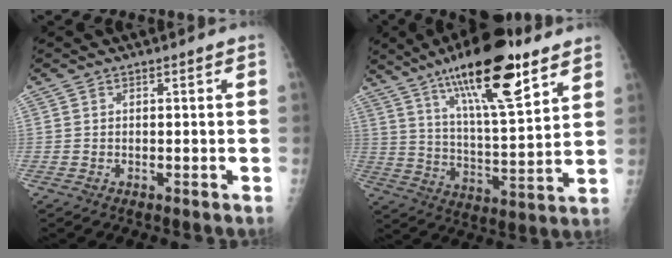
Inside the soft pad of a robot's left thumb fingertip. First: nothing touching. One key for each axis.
{"total": 22.0, "fx": 13.5, "fy": 5.8, "fz": 16.4, "tx": -0.257, "ty": -0.051, "tz": 0.229}